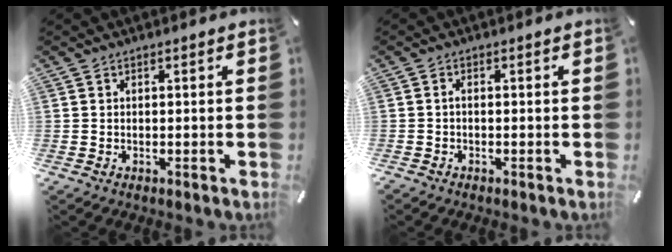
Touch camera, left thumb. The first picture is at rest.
{"total": 1.2, "force": [-0.5, 0.4, 1.0], "torque": [-0.020, 0.000, -0.010]}